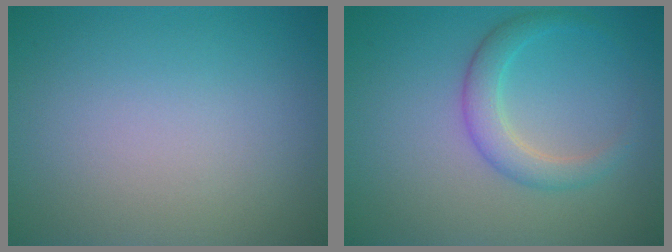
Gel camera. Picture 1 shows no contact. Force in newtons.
{"total": 2.8, "press": 2.8, "slide": 0.0}